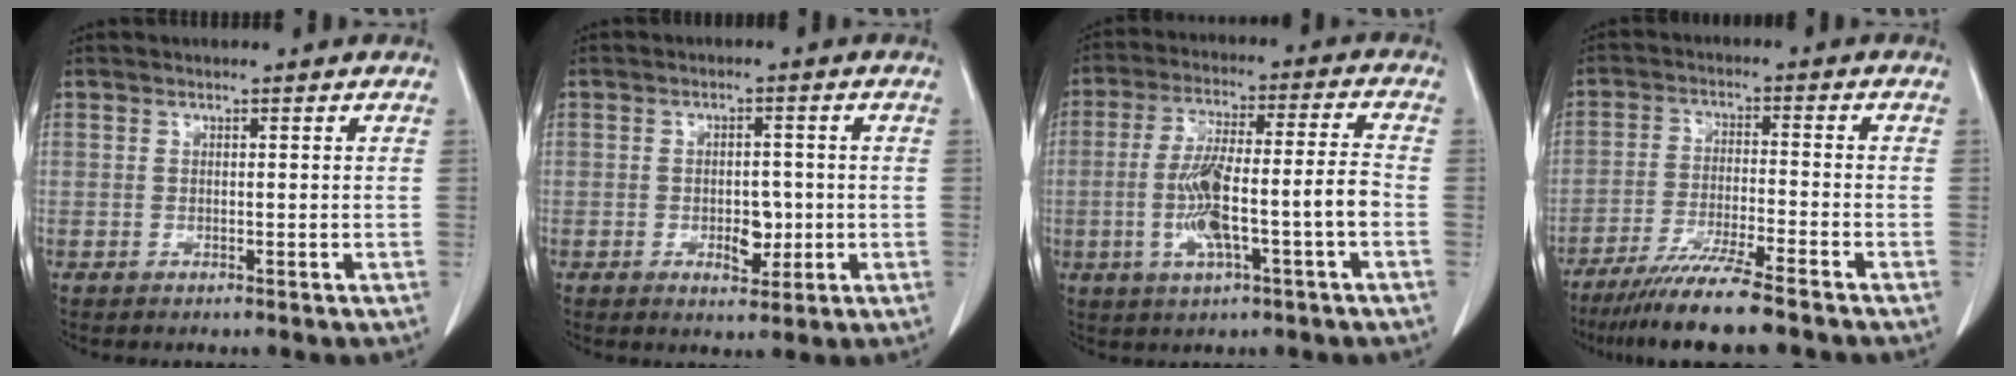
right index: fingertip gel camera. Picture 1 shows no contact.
{"total": 4.0, "force": [-0.9, 2.2, 3.3], "torque": [-0.044, 0.002, -0.007]}
{"total": 12.2, "force": [-3.2, 0.9, 11.8], "torque": [-0.225, 0.014, -0.054]}
{"total": 10.7, "force": [-8.6, -0.4, 6.4], "torque": [-0.103, -0.033, -0.145]}